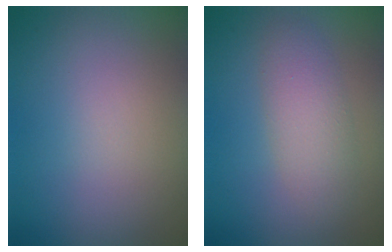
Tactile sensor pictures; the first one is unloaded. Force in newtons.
{"total": 3.0, "press": 3.0, "slide": 0.1}